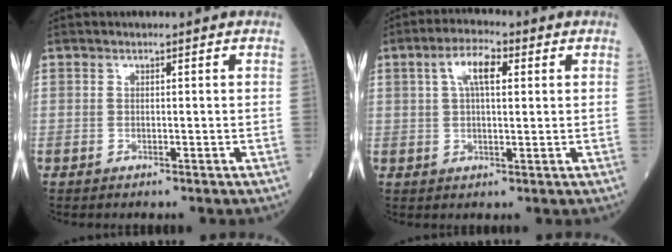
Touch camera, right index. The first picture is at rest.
{"total": 6.4, "force": [2.2, 2.2, 5.5], "torque": [-0.113, 0.014, 0.040]}